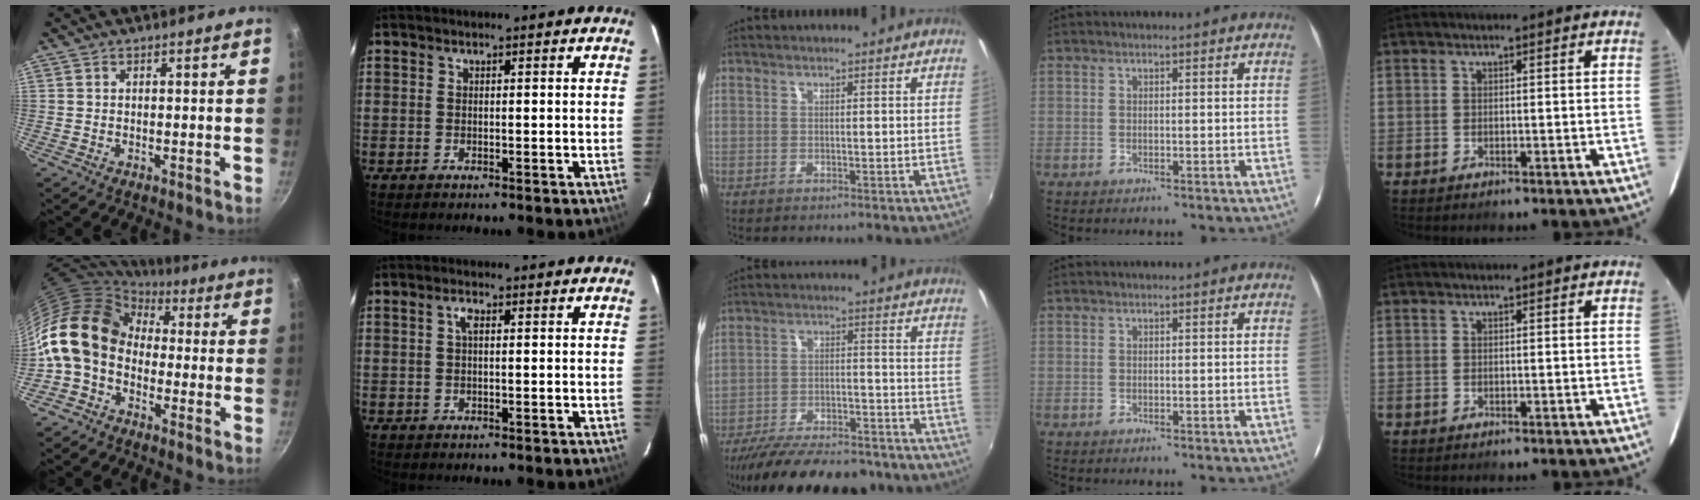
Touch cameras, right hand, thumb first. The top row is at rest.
{"thumb": {"total": 15.6, "force": [-0.2, 12.0, 10.0], "torque": [-0.172, 0.038, -0.029]}, "index": {"total": 1.7, "force": [0.4, 0.6, 1.5], "torque": [-0.031, 0.006, 0.006]}, "middle": {"total": 21.2, "force": [-17.8, 6.4, 9.7], "torque": [-0.188, -0.020, -0.250]}}